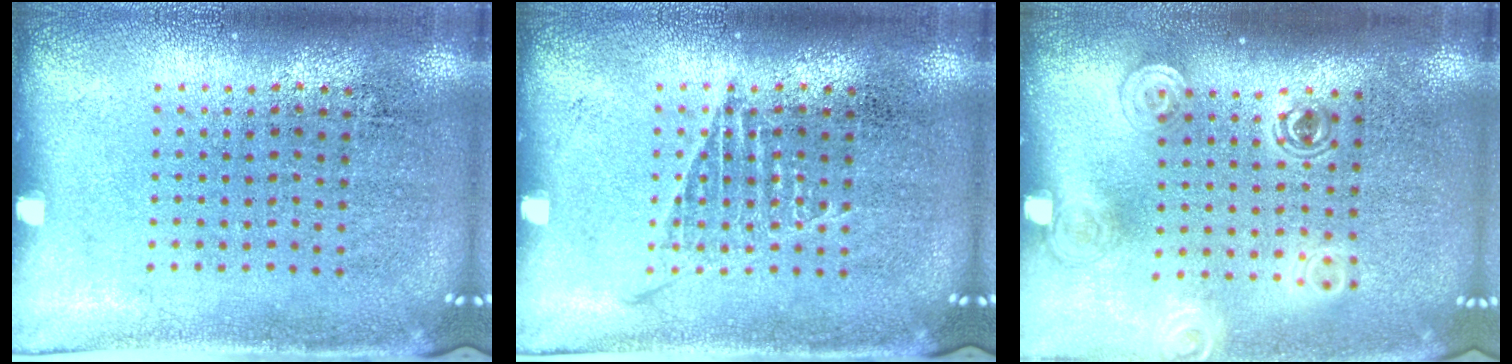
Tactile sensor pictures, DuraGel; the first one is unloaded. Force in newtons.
{"total": 1.0, "press": 1.0, "slide": 0.2}
{"total": 1.4, "press": 1.2, "slide": 0.7}